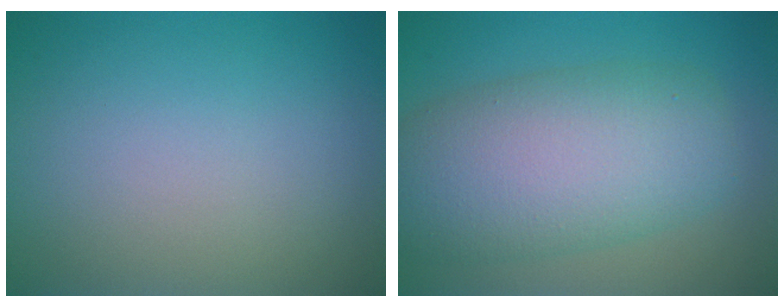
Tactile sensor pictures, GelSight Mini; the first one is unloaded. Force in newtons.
{"total": 9.3, "press": 9.3, "slide": 0.3}